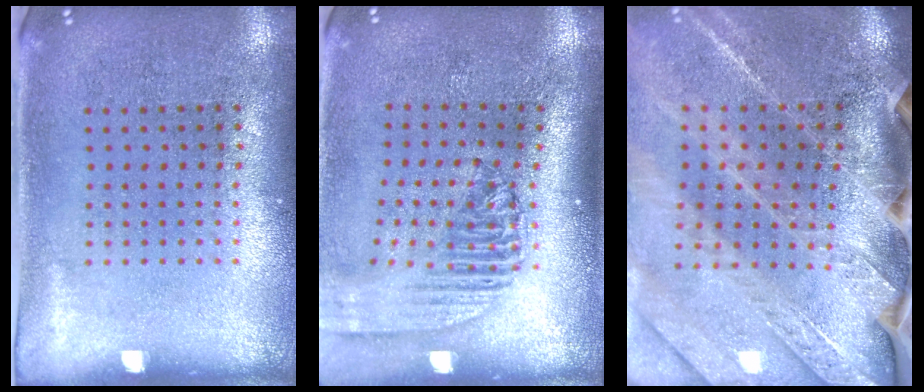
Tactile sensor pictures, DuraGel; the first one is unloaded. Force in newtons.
{"total": 2.1, "press": 1.7, "slide": 1.3}
{"total": 3.7, "press": 3.2, "slide": 1.9}